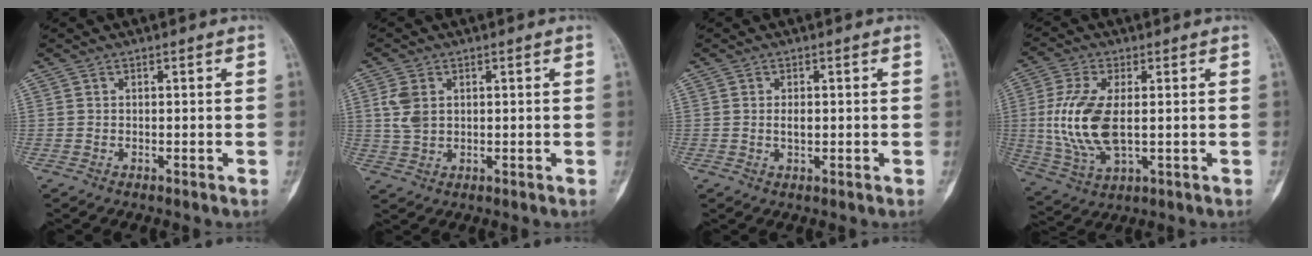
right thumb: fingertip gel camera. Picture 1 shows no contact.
{"total": 4.5, "force": [1.1, 3.1, 3.1], "torque": [-0.060, 0.002, 0.026]}
{"total": 1.9, "force": [0.1, 1.0, 1.6], "torque": [-0.023, 0.000, 0.002]}
{"total": 12.9, "force": [0.2, 6.2, 11.4], "torque": [-0.248, -0.009, 0.013]}